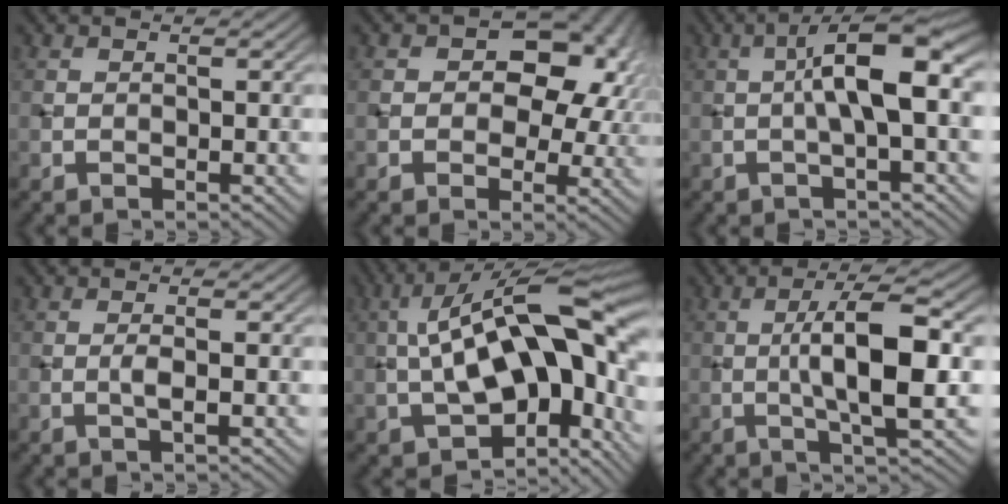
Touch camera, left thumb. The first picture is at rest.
{"total": 13.9, "force": [3.0, 9.8, 9.4], "torque": [-0.106, 0.024, 0.028]}
{"total": 7.6, "force": [0.1, 1.6, 7.4], "torque": [-0.122, 0.022, -0.006]}
{"total": 1.5, "force": [-0.3, 0.0, 1.5], "torque": [-0.033, 0.002, -0.008]}
{"total": 18.1, "force": [-0.4, 8.0, 16.2], "torque": [-0.271, 0.018, -0.011]}
{"total": 9.0, "force": [-0.4, 2.1, 8.7], "torque": [-0.143, 0.012, -0.012]}